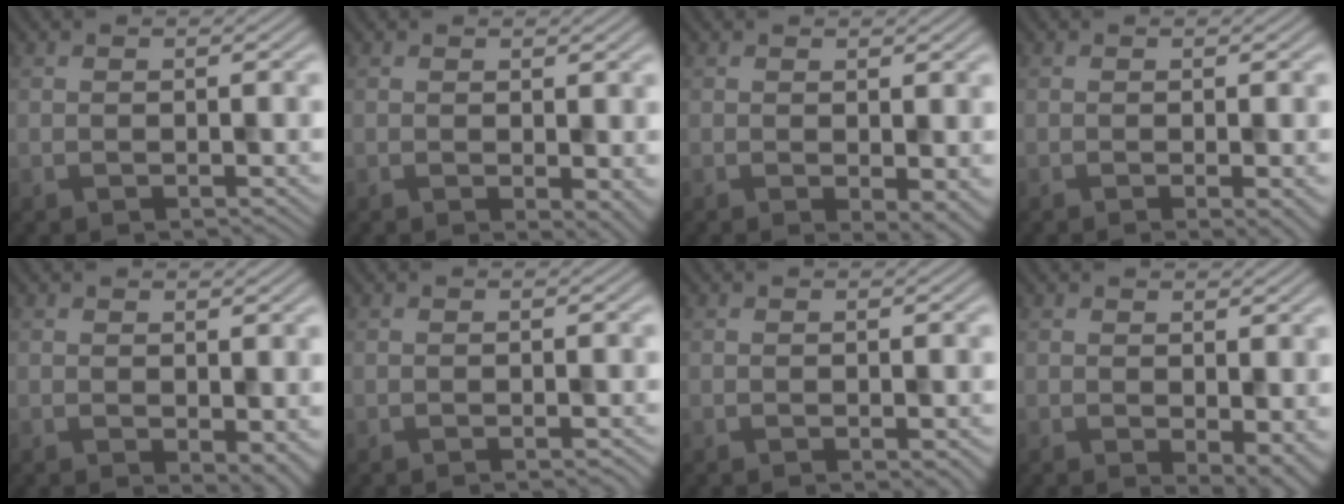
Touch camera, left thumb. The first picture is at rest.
{"total": 2.5, "force": [0.0, 1.2, 2.2], "torque": [-0.027, -0.005, 0.003]}
{"total": 2.9, "force": [-0.2, 1.2, 2.6], "torque": [-0.037, -0.009, -0.001]}
{"total": 2.0, "force": [-0.5, 0.3, 1.9], "torque": [-0.026, -0.003, -0.011]}
{"total": 3.1, "force": [-0.5, 1.6, 2.6], "torque": [-0.035, -0.010, -0.003]}
{"total": 0.7, "force": [-0.5, 0.1, 0.5], "torque": [-0.004, 0.001, -0.012]}
{"total": 1.2, "force": [-0.5, 0.2, 1.0], "torque": [-0.014, -0.005, -0.005]}
{"total": 3.9, "force": [-0.4, 1.9, 3.3], "torque": [-0.047, -0.011, -0.001]}